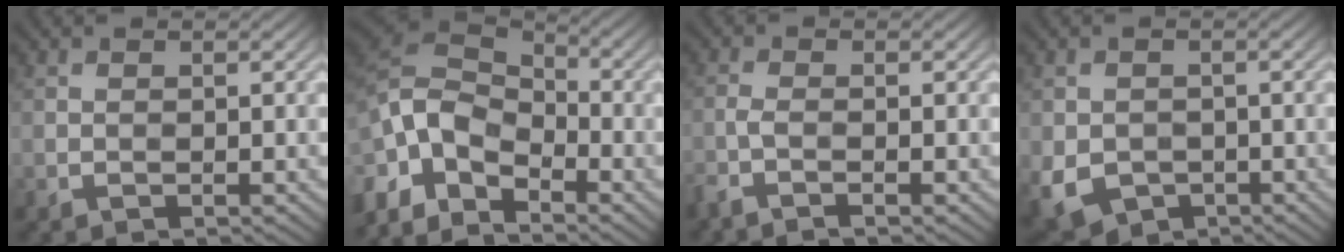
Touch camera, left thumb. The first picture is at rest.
{"total": 10.9, "force": [-5.5, 6.2, 7.1], "torque": [-0.179, -0.005, -0.127]}
{"total": 2.2, "force": [-1.7, 0.3, 1.4], "torque": [-0.038, -0.006, -0.046]}
{"total": 5.7, "force": [-2.1, 4.5, 2.8], "torque": [-0.077, -0.028, -0.033]}